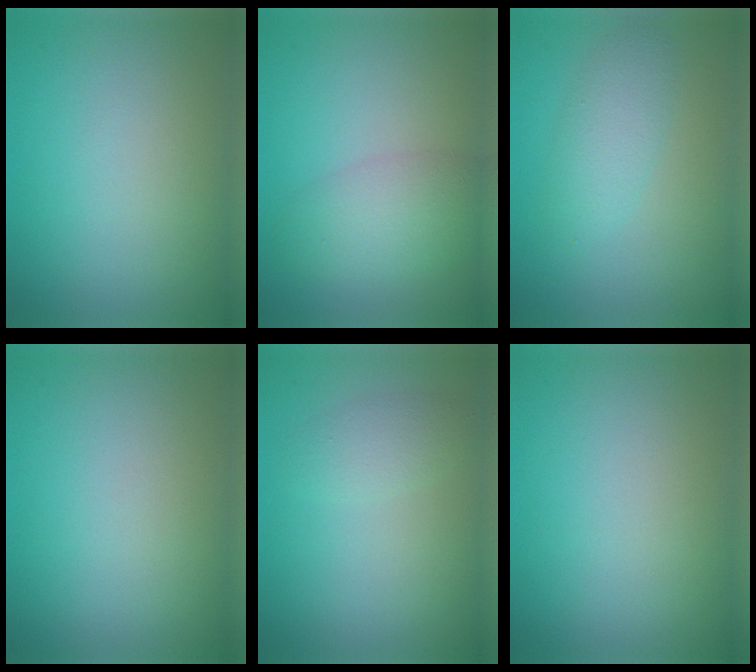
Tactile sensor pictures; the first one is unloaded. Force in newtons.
{"total": 3.8, "press": 3.8, "slide": 0.1}
{"total": 2.7, "press": 2.7, "slide": 0.1}
{"total": 0.0}
{"total": 1.8, "press": 1.8, "slide": 0.1}
{"total": 0.0}